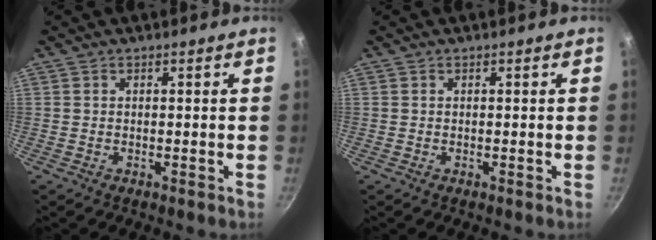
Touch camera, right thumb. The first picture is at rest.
{"total": 0.0}